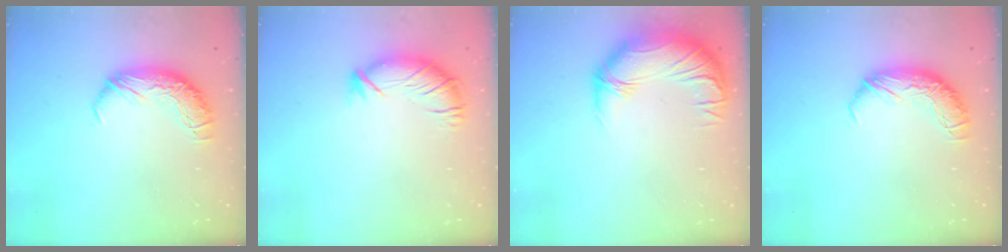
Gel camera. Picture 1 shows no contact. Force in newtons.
{"total": 2.8, "press": 2.0, "slide": 2.0}
{"total": 2.8, "press": 0.1, "slide": 2.8}
{"total": 0.0}